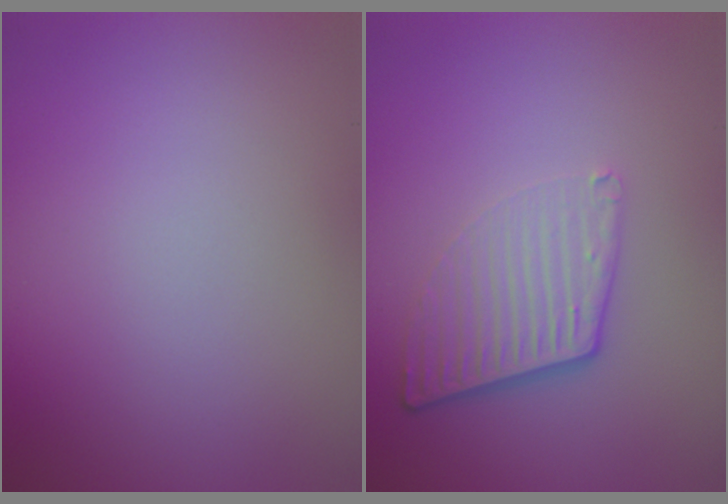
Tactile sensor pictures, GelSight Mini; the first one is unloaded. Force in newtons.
{"total": 4.4, "press": 2.9, "slide": 3.3}